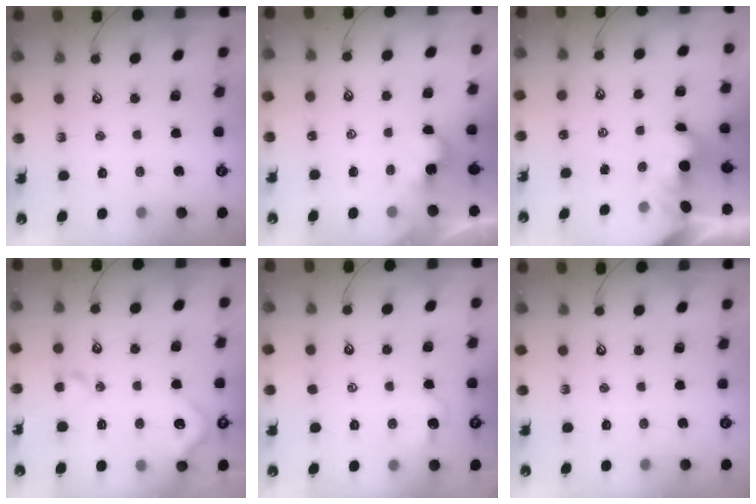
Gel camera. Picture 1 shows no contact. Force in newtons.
{"total": 0.0}
{"total": 1.7, "press": 1.7, "slide": 0.2}
{"total": 6.1, "press": 6.0, "slide": 1.2}
{"total": 1.5, "press": 1.4, "slide": 0.6}
{"total": 0.0}